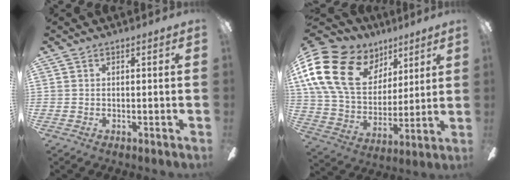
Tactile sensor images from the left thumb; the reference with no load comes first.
{"total": 23.2, "force": [10.4, 15.7, 13.5], "torque": [-0.279, -0.034, 0.190]}